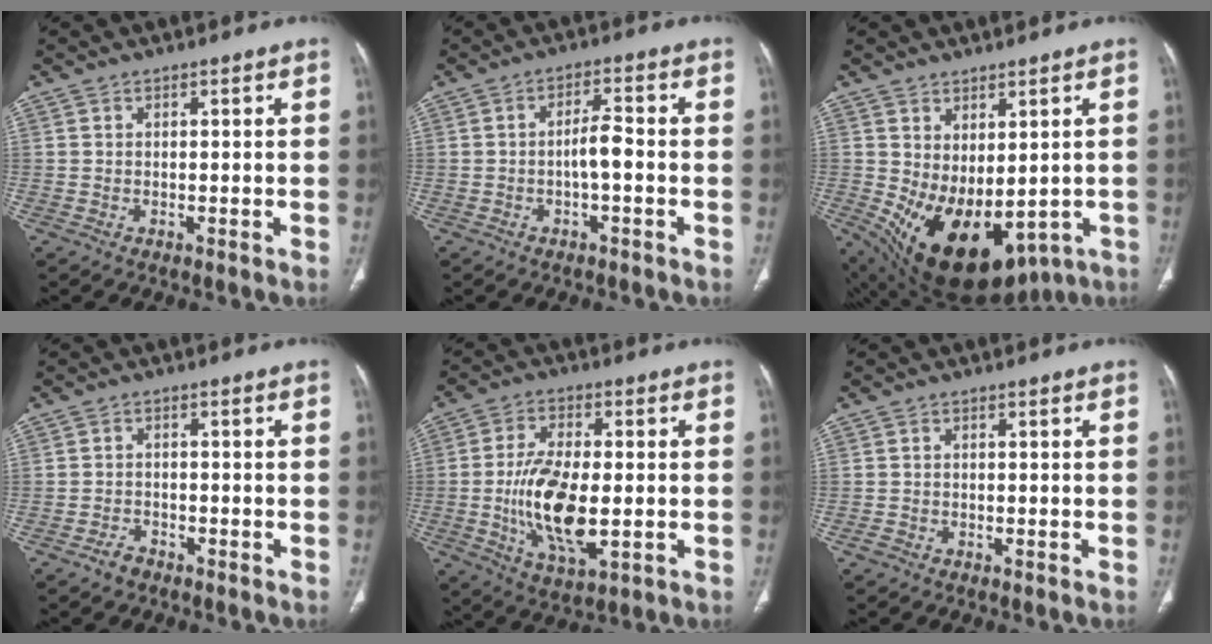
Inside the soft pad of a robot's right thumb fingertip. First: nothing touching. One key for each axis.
{"total": 3.7, "fx": -1.0, "fy": 1.0, "fz": 3.4, "tx": -0.060, "ty": 0.017, "tz": -0.019}
{"total": 17.5, "fx": -4.0, "fy": 10.2, "fz": 13.6, "tx": -0.216, "ty": -0.010, "tz": -0.023}
{"total": 2.4, "fx": -1.9, "fy": 1.3, "fz": 0.7, "tx": -0.016, "ty": 0.013, "tz": -0.030}
{"total": 14.4, "fx": -1.8, "fy": 6.6, "fz": 12.7, "tx": -0.237, "ty": -0.009, "tz": -0.027}
{"total": 1.2, "fx": -0.8, "fy": 0.8, "fz": 0.3, "tx": -0.007, "ty": 0.003, "tz": -0.017}